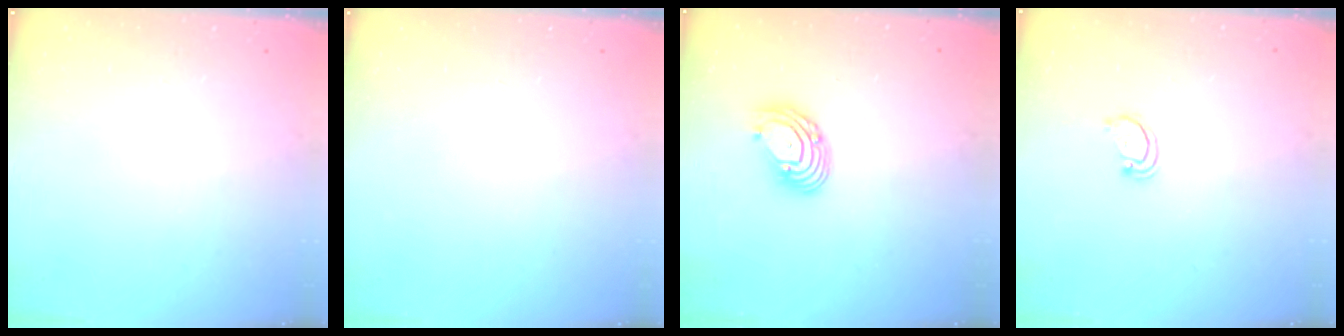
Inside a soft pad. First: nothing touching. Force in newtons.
{"total": 0.0}
{"total": 7.3, "press": 7.3, "slide": 0.8}
{"total": 1.5, "press": 1.5, "slide": 0.1}